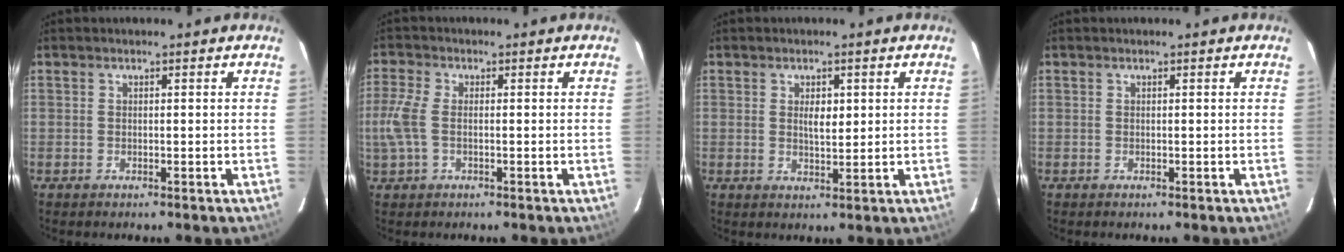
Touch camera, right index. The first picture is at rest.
{"total": 5.0, "force": [-0.7, 2.5, 4.2], "torque": [-0.104, 0.003, -0.013]}
{"total": 2.9, "force": [0.8, 1.4, 2.4], "torque": [-0.040, 0.003, 0.014]}
{"total": 0.0}